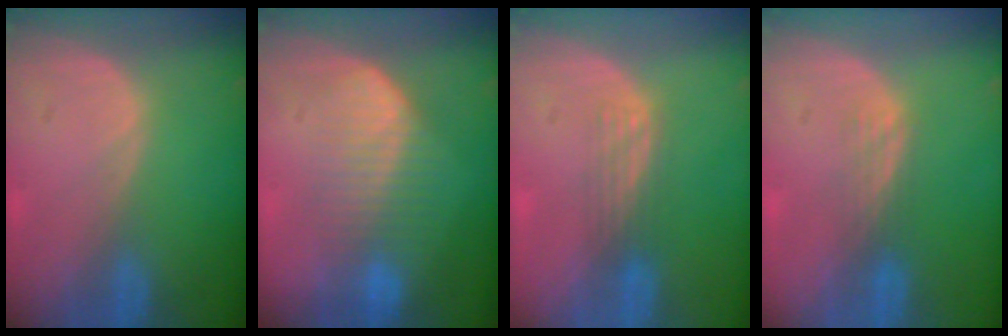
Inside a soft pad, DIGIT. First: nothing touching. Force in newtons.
{"total": 6.7, "press": 6.5, "slide": 1.4}
{"total": 2.9, "press": 2.6, "slide": 1.3}
{"total": 2.2, "press": 2.2, "slide": 0.2}